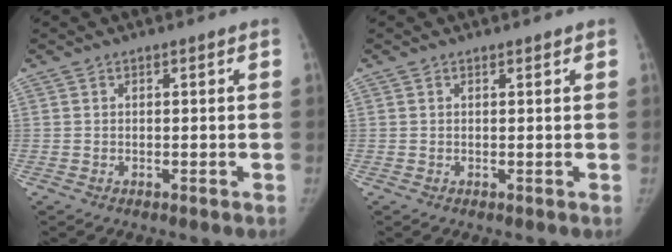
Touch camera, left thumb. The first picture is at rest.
{"total": 0.5, "force": [0.5, 0.2, 0.2], "torque": [-0.004, -0.004, 0.006]}